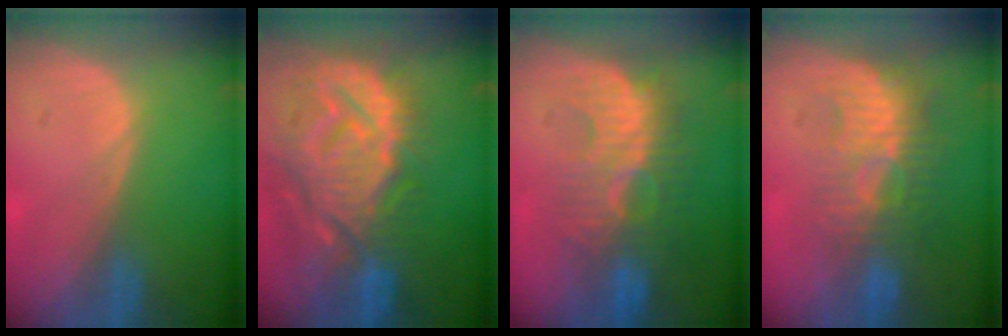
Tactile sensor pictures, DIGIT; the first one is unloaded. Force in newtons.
{"total": 14.4, "press": 12.4, "slide": 7.3}
{"total": 9.1, "press": 8.9, "slide": 1.7}
{"total": 8.6, "press": 8.1, "slide": 2.9}